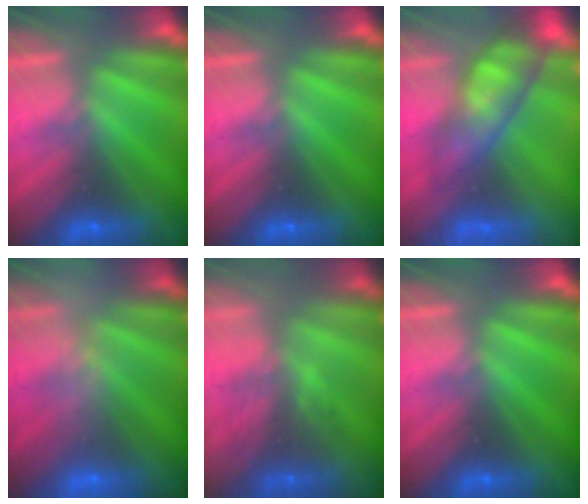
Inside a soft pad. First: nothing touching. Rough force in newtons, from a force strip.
{"total": 0.0}
{"total": 4.6}
{"total": 2.5}
{"total": 3.0}
{"total": 0.0}